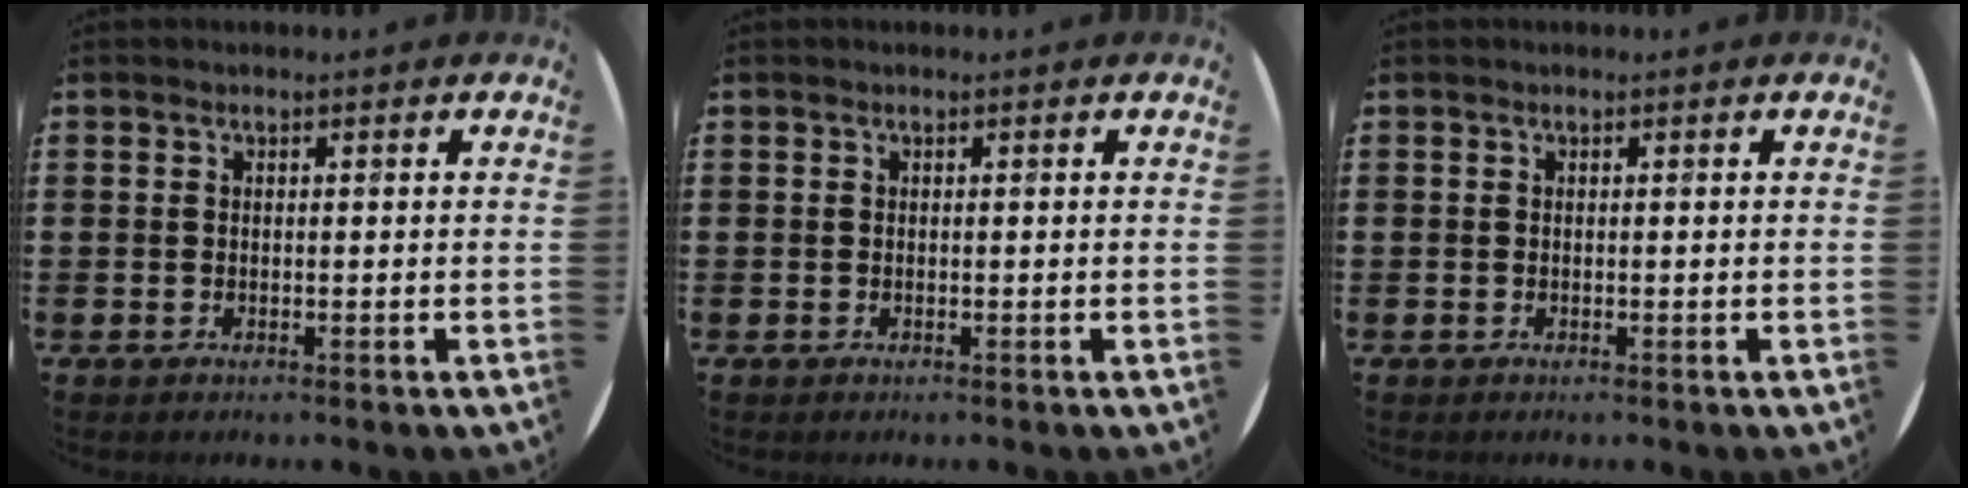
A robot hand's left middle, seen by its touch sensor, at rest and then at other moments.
{"total": 0.0}
{"total": 0.0}